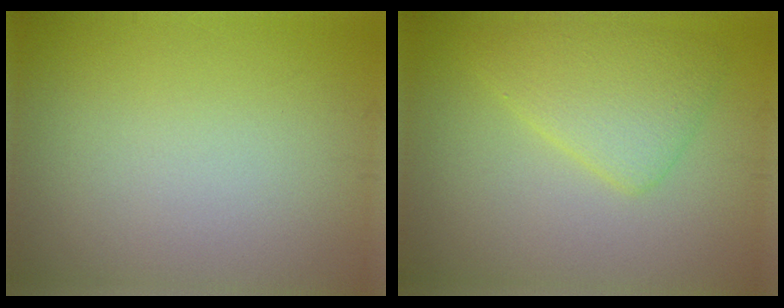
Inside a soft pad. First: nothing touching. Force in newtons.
{"total": 4.0, "press": 4.0, "slide": 0.1}